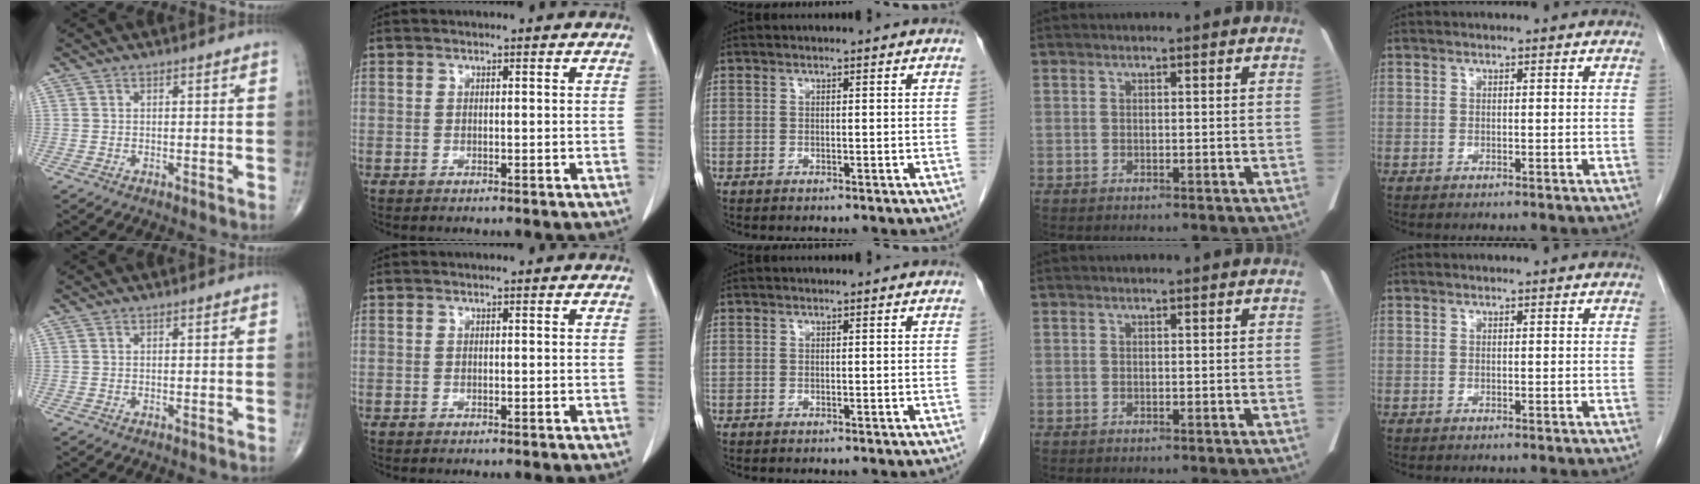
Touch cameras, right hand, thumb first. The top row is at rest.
{}